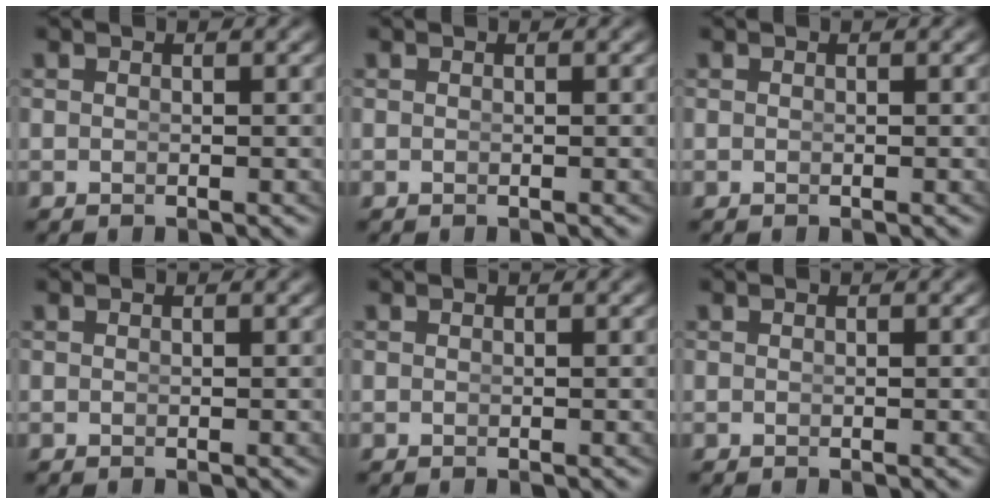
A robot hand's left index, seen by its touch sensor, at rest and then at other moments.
{"total": 0.0}
{"total": 0.0}
{"total": 0.0}
{"total": 0.0}
{"total": 0.0}